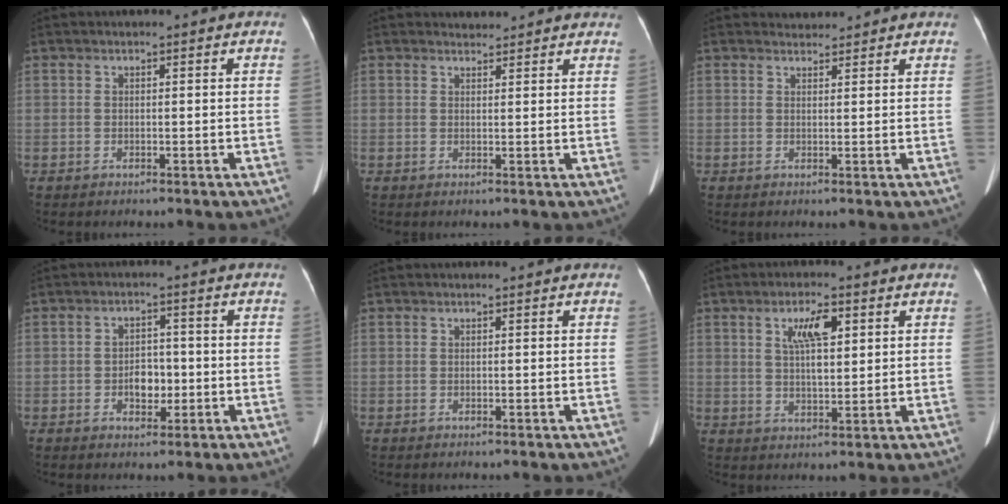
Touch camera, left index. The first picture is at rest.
{"total": 3.0, "force": [2.9, 0.8, 0.0], "torque": [-0.003, 0.012, 0.030]}
{"total": 1.8, "force": [1.8, 0.4, -0.3], "torque": [-0.004, 0.009, 0.029]}
{"total": 3.9, "force": [-0.9, 2.6, 2.7], "torque": [-0.042, 0.008, -0.011]}
{"total": 0.0}
{"total": 5.9, "force": [2.4, 1.6, 5.2], "torque": [-0.099, 0.006, 0.045]}